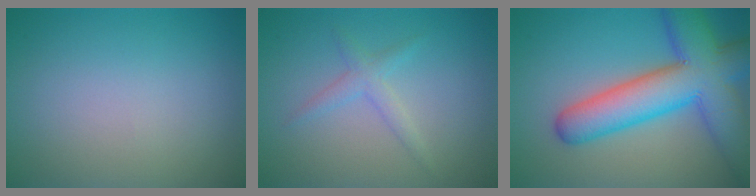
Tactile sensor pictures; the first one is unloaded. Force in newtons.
{"total": 1.7, "press": 1.7, "slide": 0.1}
{"total": 10.8, "press": 10.8, "slide": 0.5}